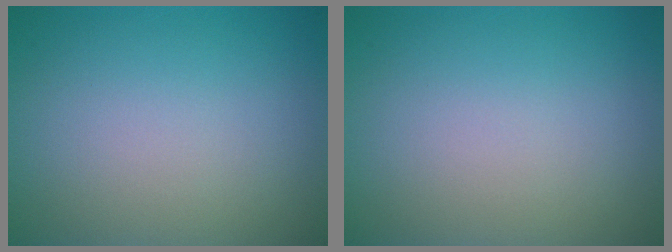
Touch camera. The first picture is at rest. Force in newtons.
{"total": 0.0}